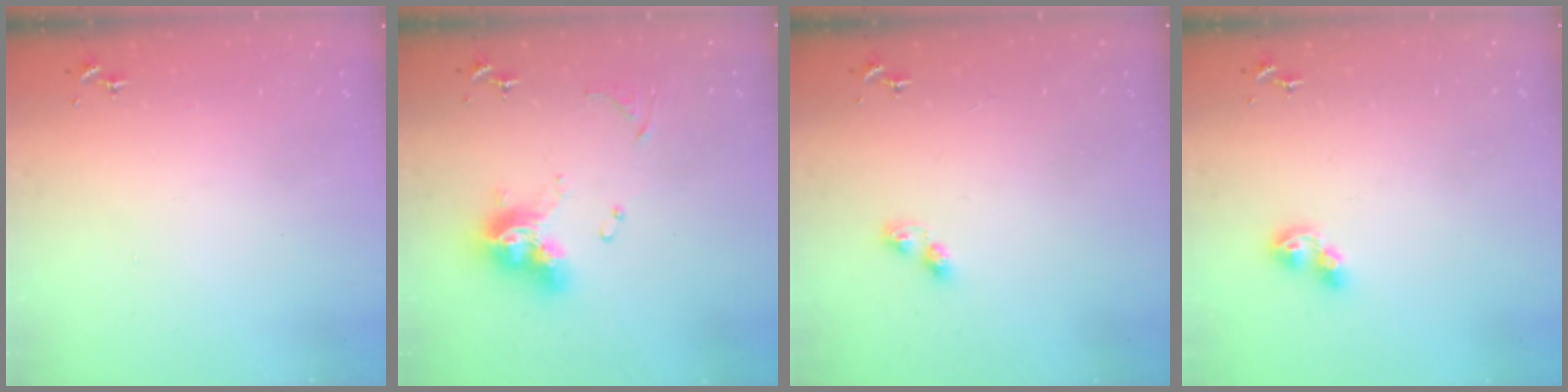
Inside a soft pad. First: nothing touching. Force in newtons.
{"total": 12.9, "press": 12.8, "slide": 1.2}
{"total": 2.6, "press": 2.5, "slide": 0.4}
{"total": 7.0, "press": 7.0, "slide": 0.5}